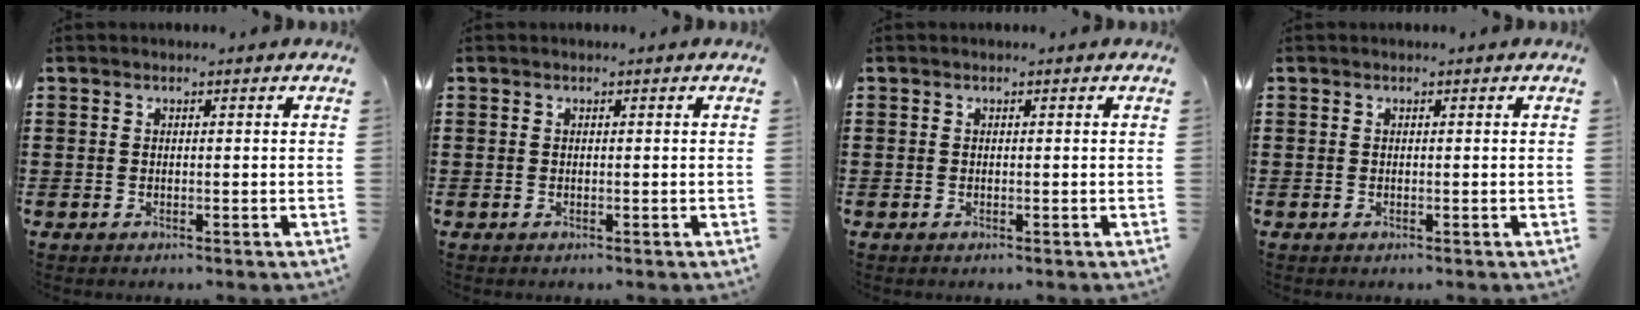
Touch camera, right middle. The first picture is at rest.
{"total": 0.0}
{"total": 0.0}
{"total": 0.0}